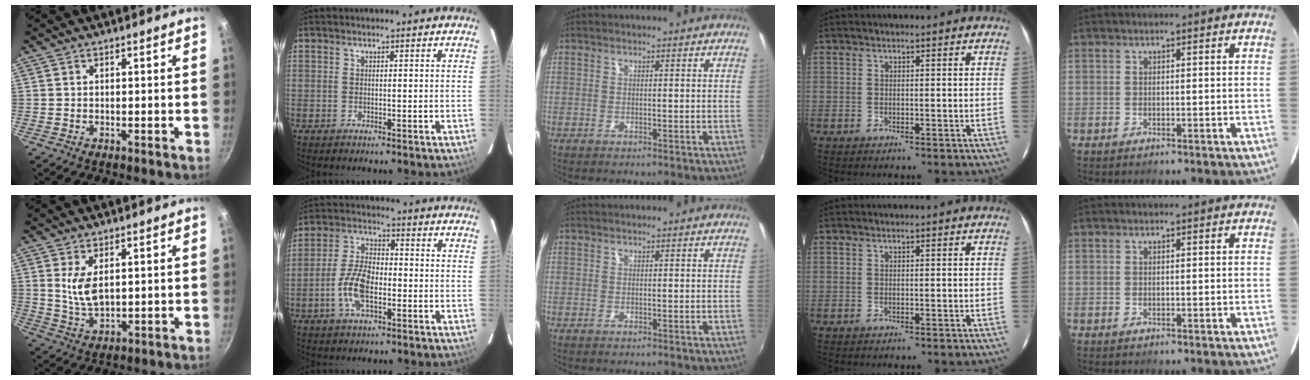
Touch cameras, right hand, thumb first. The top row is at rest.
{"thumb": {"total": 6.1, "force": [1.6, 3.1, 5.1], "torque": [-0.090, -0.021, 0.038]}, "index": {"total": 8.6, "force": [-3.0, 3.9, 7.0], "torque": [-0.145, 0.008, -0.058]}}